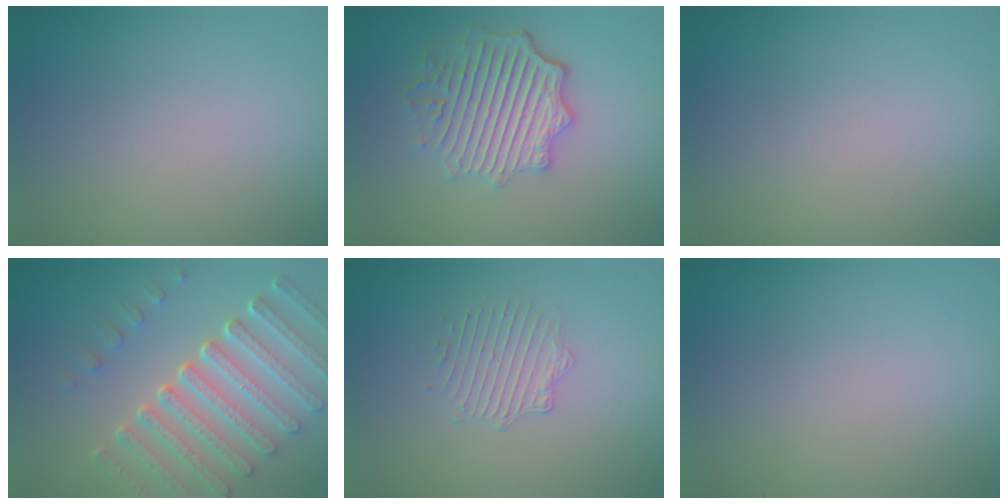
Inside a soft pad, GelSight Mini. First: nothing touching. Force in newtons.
{"total": 5.9, "press": 4.6, "slide": 3.8}
{"total": 0.0}
{"total": 7.1, "press": 5.3, "slide": 4.8}
{"total": 1.7, "press": 1.1, "slide": 1.3}
{"total": 0.0}